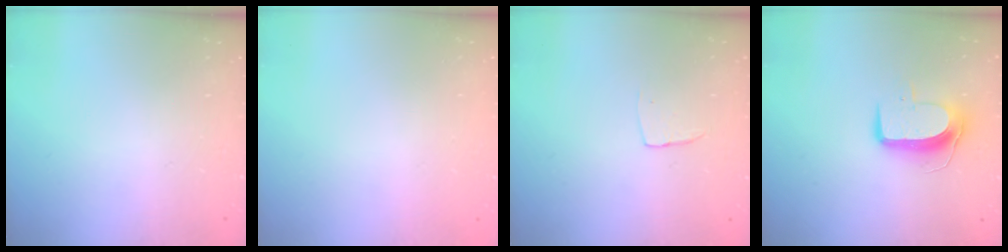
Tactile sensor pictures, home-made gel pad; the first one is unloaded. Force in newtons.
{"total": 0.0}
{"total": 3.7, "press": 3.7, "slide": 0.2}
{"total": 9.5, "press": 9.5, "slide": 0.5}